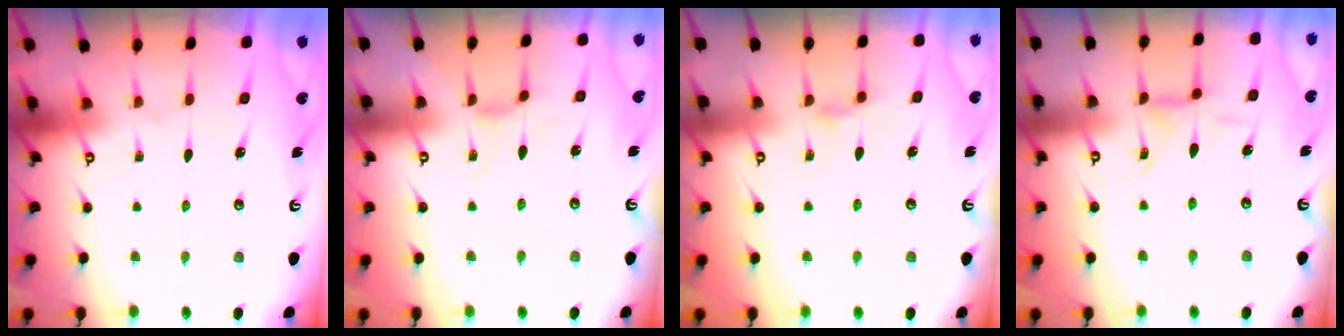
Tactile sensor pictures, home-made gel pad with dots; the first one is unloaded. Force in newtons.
{"total": 0.0}
{"total": 1.9, "press": 1.9, "slide": 0.4}
{"total": 2.0, "press": 2.0, "slide": 0.3}